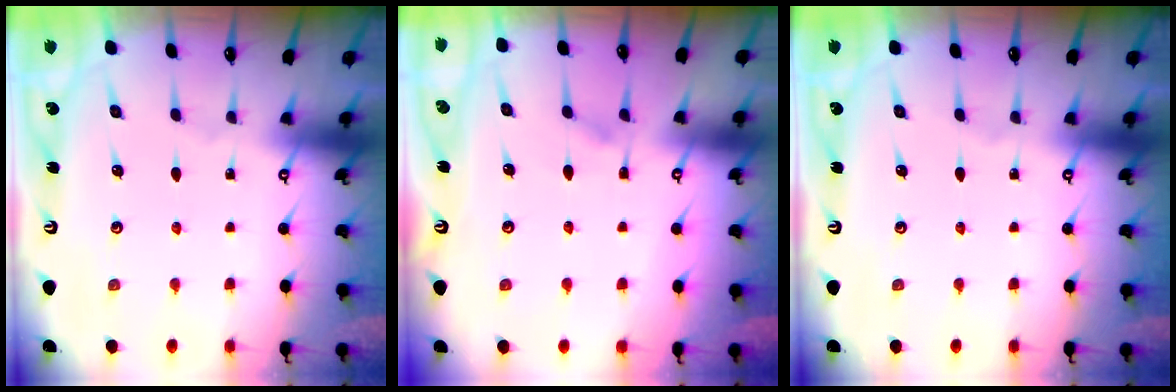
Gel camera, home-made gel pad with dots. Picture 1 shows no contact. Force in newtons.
{"total": 5.0, "press": 5.0, "slide": 0.6}
{"total": 0.0}